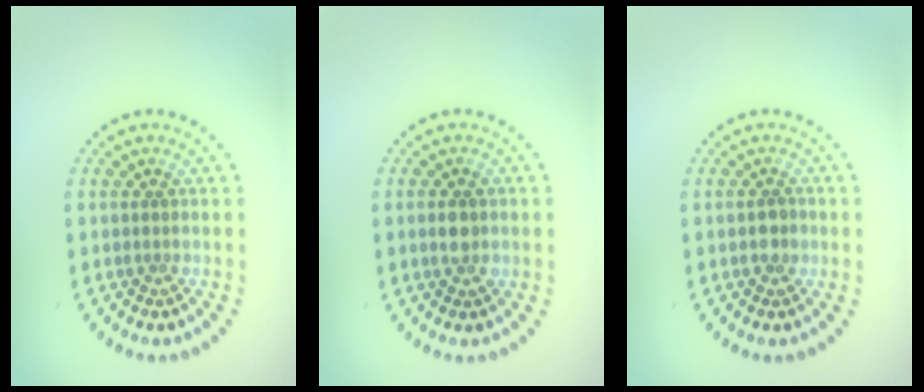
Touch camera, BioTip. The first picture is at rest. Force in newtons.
{"total": 2.2, "press": 2.2, "slide": 0.2}
{"total": 1.4, "press": 1.3, "slide": 0.3}